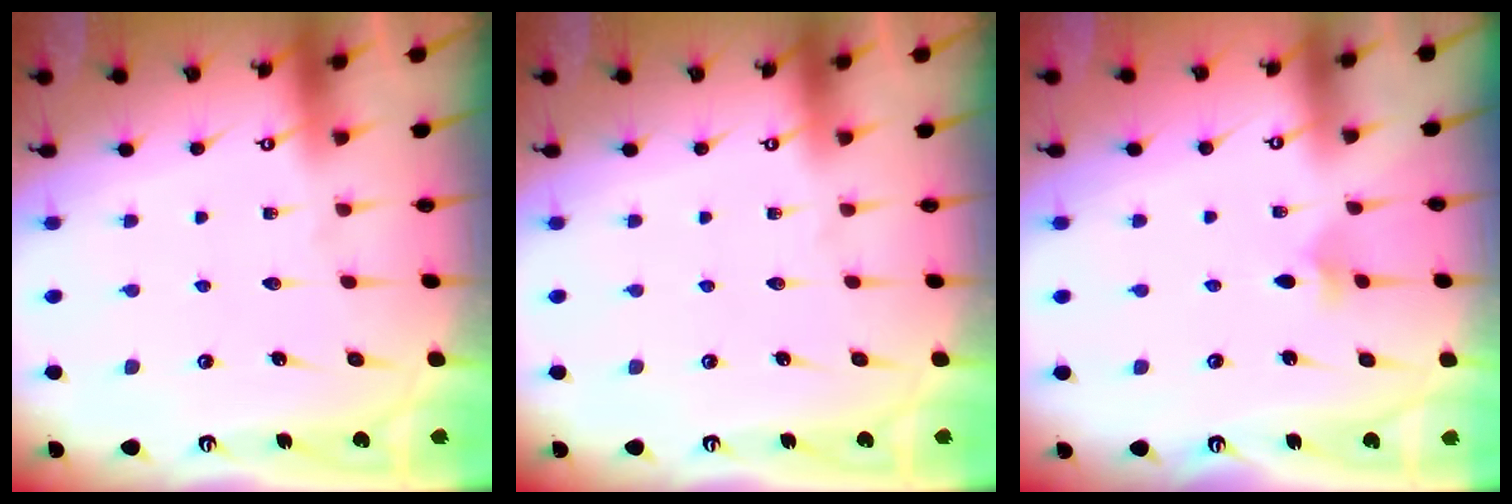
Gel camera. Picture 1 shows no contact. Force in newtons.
{"total": 0.0}
{"total": 3.6, "press": 3.5, "slide": 0.8}